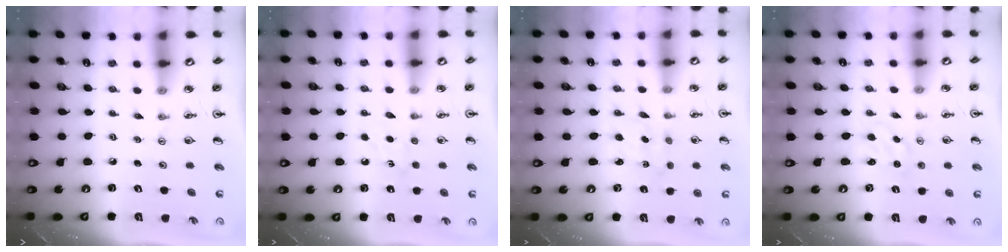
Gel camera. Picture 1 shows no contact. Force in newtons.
{"total": 4.6, "press": 4.6, "slide": 0.5}
{"total": 1.7, "press": 1.5, "slide": 0.8}
{"total": 1.5, "press": 1.5, "slide": 0.2}